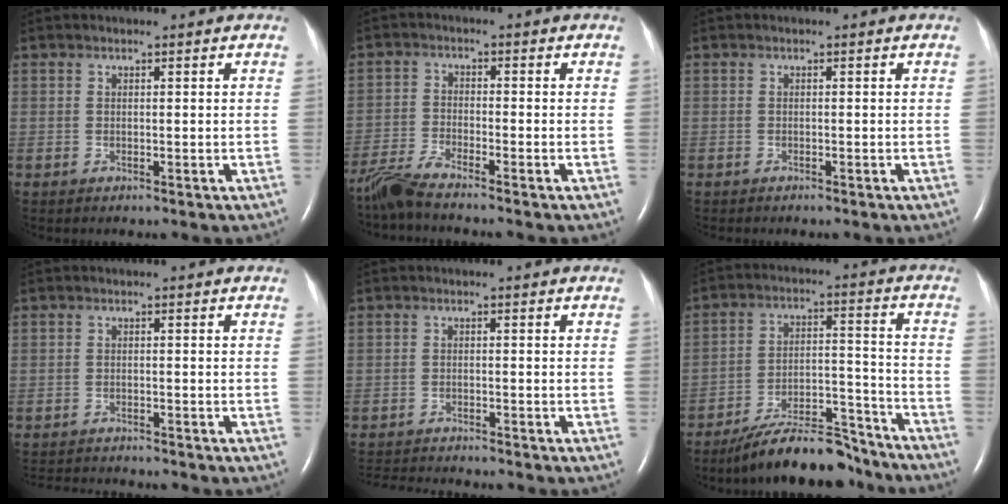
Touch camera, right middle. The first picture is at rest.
{"total": 5.6, "force": [-5.1, -0.5, 2.2], "torque": [-0.055, -0.024, -0.103]}
{"total": 1.2, "force": [-1.0, 0.2, 0.6], "torque": [-0.014, -0.004, -0.009]}
{"total": 6.1, "force": [-5.9, 0.4, 1.5], "torque": [-0.023, -0.012, -0.089]}
{"total": 6.4, "force": [-6.1, 0.1, 1.6], "torque": [-0.027, -0.016, -0.097]}
{"total": 12.5, "force": [-11.1, 2.7, 5.1], "torque": [-0.080, 0.021, -0.185]}